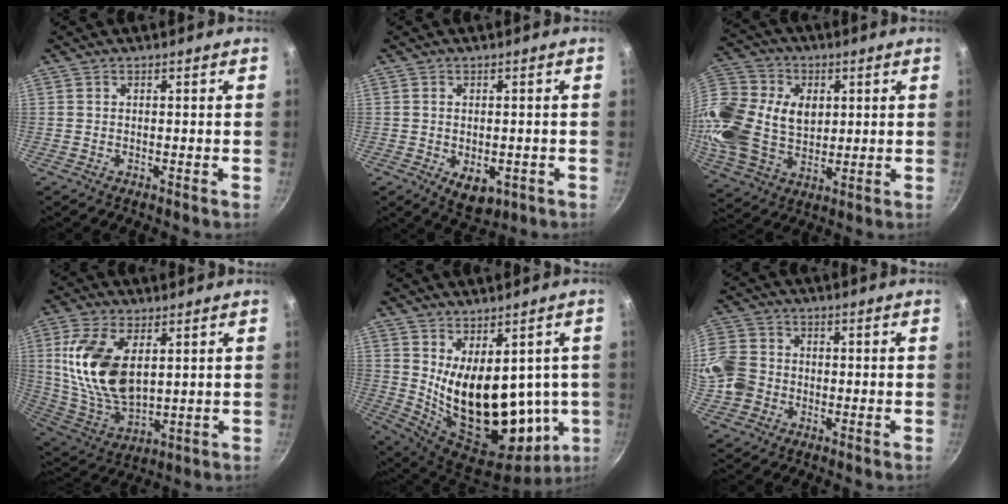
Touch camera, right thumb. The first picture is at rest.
{"total": 6.1, "force": [-1.7, 3.9, 4.5], "torque": [-0.053, -0.005, -0.013]}
{"total": 22.2, "force": [3.2, 16.3, 14.8], "torque": [-0.316, 0.015, 0.058]}
{"total": 17.2, "force": [4.3, 9.5, 13.6], "torque": [-0.257, -0.027, 0.096]}
{"total": 21.8, "force": [1.4, 12.2, 18.0], "torque": [-0.249, -0.060, 0.059]}
{"total": 11.1, "force": [-1.8, 9.7, 5.1], "torque": [-0.103, 0.024, -0.049]}